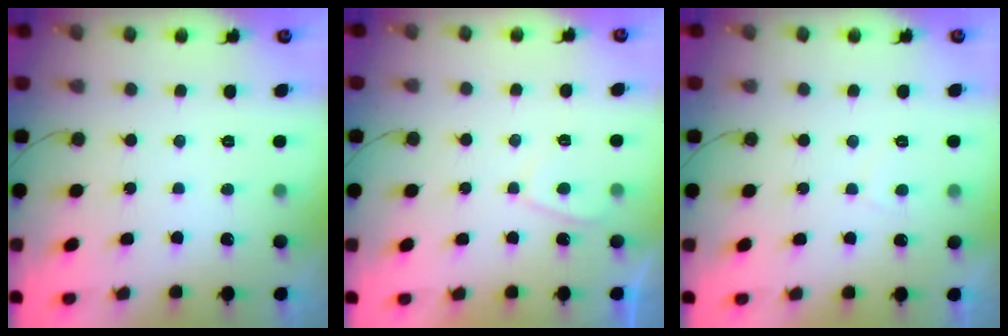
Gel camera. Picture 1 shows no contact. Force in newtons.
{"total": 2.5, "press": 2.4, "slide": 0.6}
{"total": 0.8, "press": 0.6, "slide": 0.5}